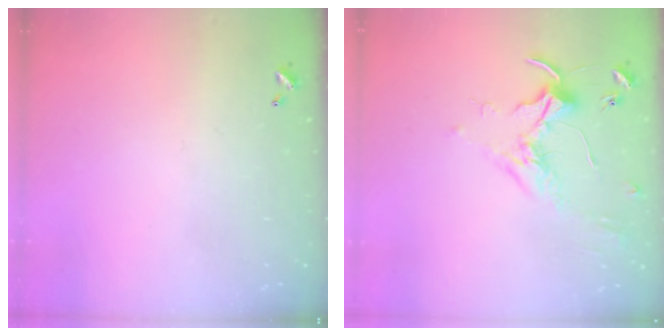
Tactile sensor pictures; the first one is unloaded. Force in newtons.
{"total": 1.7, "press": 1.7, "slide": 0.4}